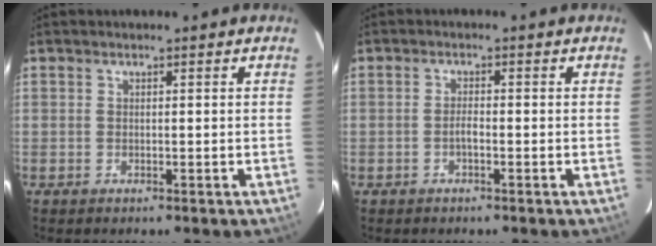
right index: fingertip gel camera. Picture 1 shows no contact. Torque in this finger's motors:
{"motor_torque": [0.26, -0.13, 0.14, 0.03]}